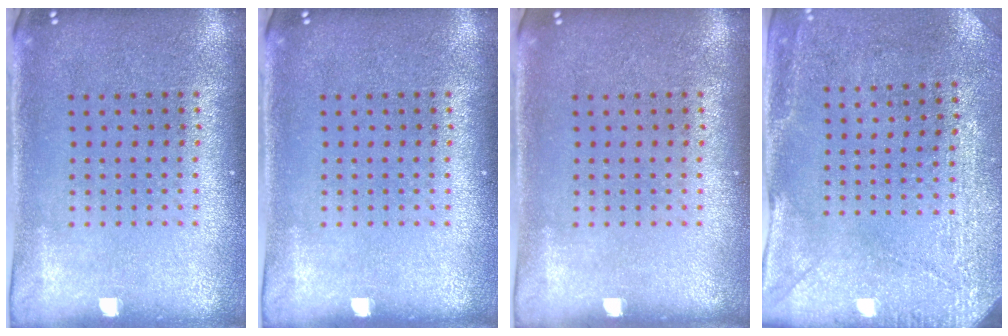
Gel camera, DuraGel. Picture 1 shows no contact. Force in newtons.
{"total": 0.0}
{"total": 0.0}
{"total": 3.0, "press": 2.6, "slide": 1.4}